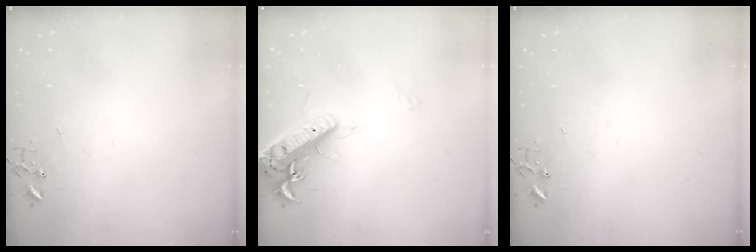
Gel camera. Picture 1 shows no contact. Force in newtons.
{"total": 17.1, "press": 16.8, "slide": 3.3}
{"total": 0.0}